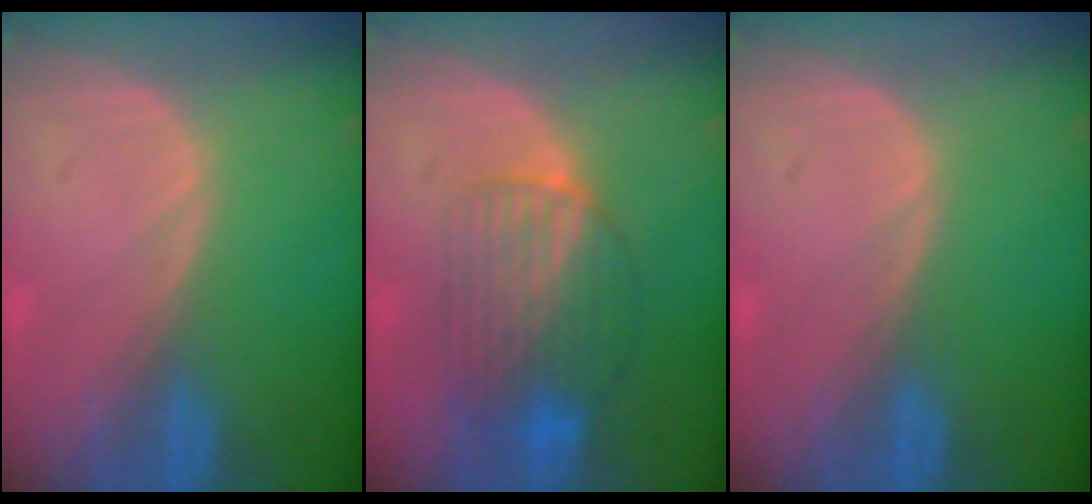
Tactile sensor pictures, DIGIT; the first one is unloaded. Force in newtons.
{"total": 8.0, "press": 7.6, "slide": 2.7}
{"total": 0.0}